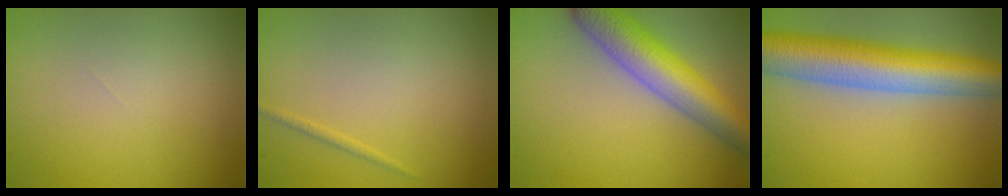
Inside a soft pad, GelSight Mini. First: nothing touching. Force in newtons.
{"total": 0.7, "press": 0.6, "slide": 0.1}
{"total": 7.2, "press": 7.2, "slide": 0.2}
{"total": 9.8, "press": 9.8, "slide": 0.2}